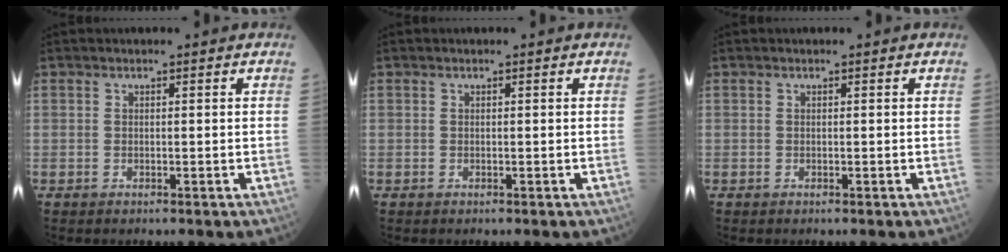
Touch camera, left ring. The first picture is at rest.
{"total": 0.0}
{"total": 0.0}